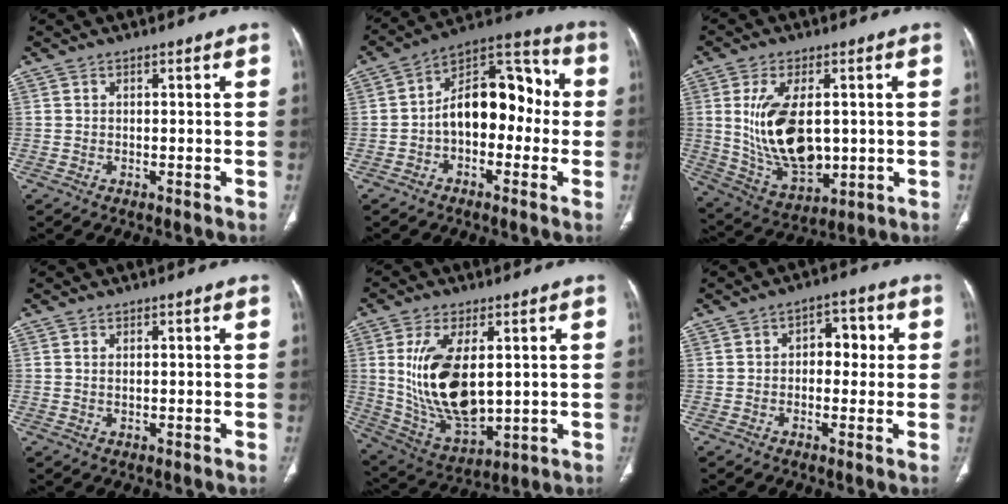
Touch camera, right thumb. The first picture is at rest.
{"total": 15.1, "force": [-1.2, 9.4, 11.7], "torque": [-0.144, 0.053, -0.034]}
{"total": 15.9, "force": [1.3, 8.8, 13.2], "torque": [-0.231, -0.016, 0.043]}
{"total": 0.6, "force": [0.2, 0.2, 0.6], "torque": [-0.016, 0.000, 0.006]}
{"total": 16.9, "force": [2.3, 8.6, 14.4], "torque": [-0.269, -0.022, 0.063]}
{"total": 5.7, "force": [0.6, 3.7, 4.2], "torque": [-0.027, 0.015, 0.001]}